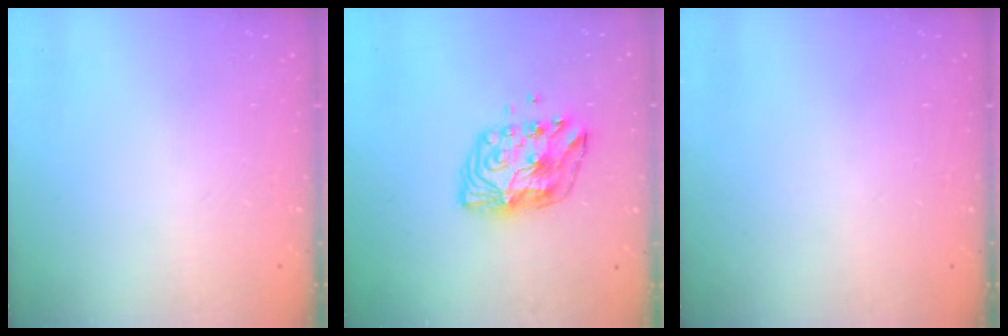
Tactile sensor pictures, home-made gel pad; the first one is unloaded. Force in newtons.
{"total": 10.2, "press": 10.2, "slide": 0.6}
{"total": 0.0}